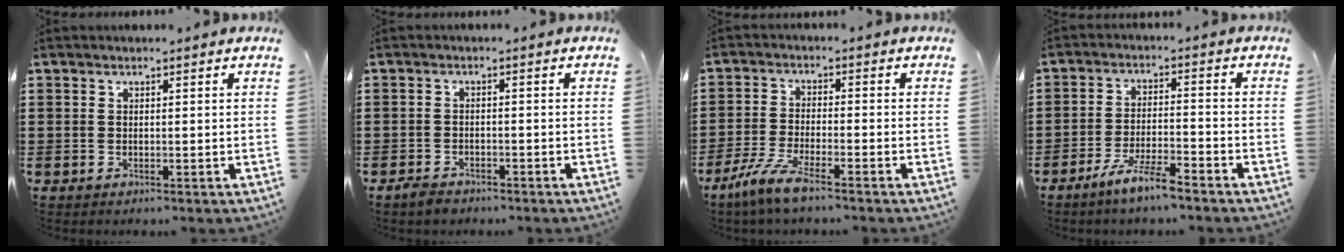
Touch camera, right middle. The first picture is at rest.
{"total": 1.7, "force": [-1.5, 0.6, 0.4], "torque": [-0.022, -0.003, -0.033]}
{"total": 5.9, "force": [-4.5, 0.5, 3.7], "torque": [-0.093, -0.016, -0.092]}
{"total": 5.9, "force": [-4.7, 0.5, 3.5], "torque": [-0.076, -0.004, -0.090]}